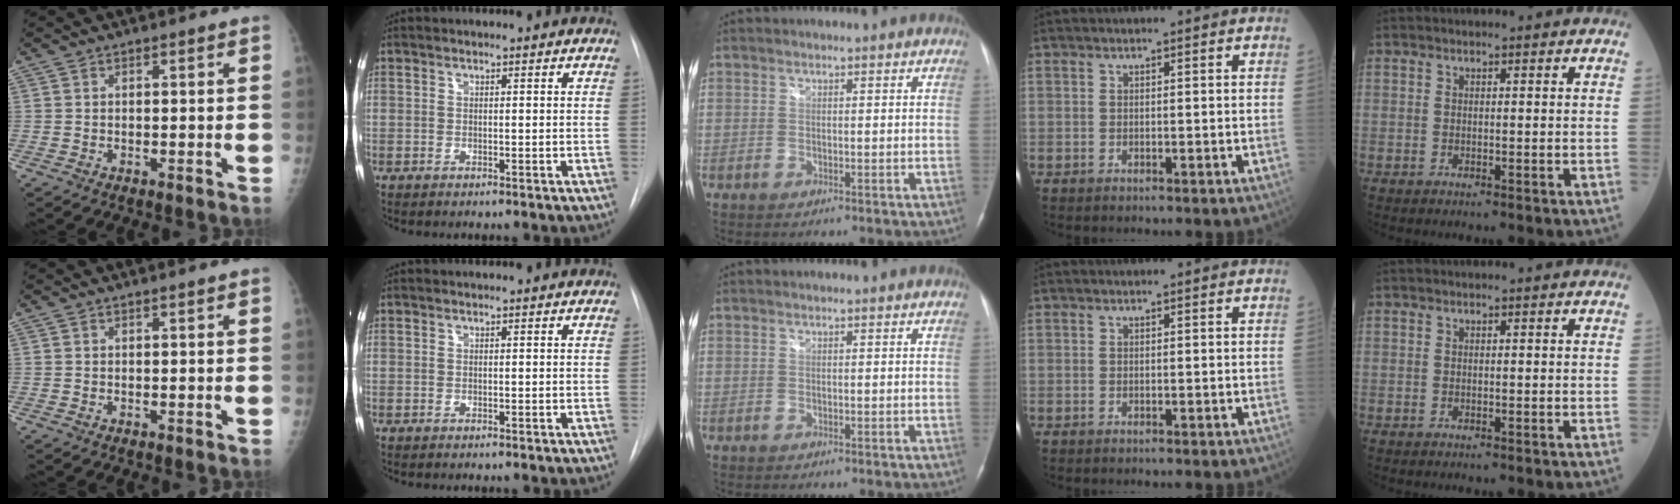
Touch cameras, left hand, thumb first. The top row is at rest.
{}